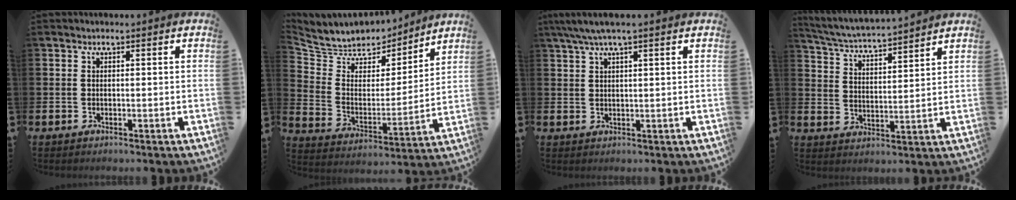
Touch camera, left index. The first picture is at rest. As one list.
[{"total": 7.9, "force": [7.3, 3.0, 0.0], "torque": [-0.058, -0.057, 0.133]}, {"total": 3.7, "force": [2.7, 0.4, 2.5], "torque": [-0.061, 0.004, 0.050]}, {"total": 4.9, "force": [4.8, -0.1, 0.8], "torque": [-0.038, -0.039, 0.081]}]